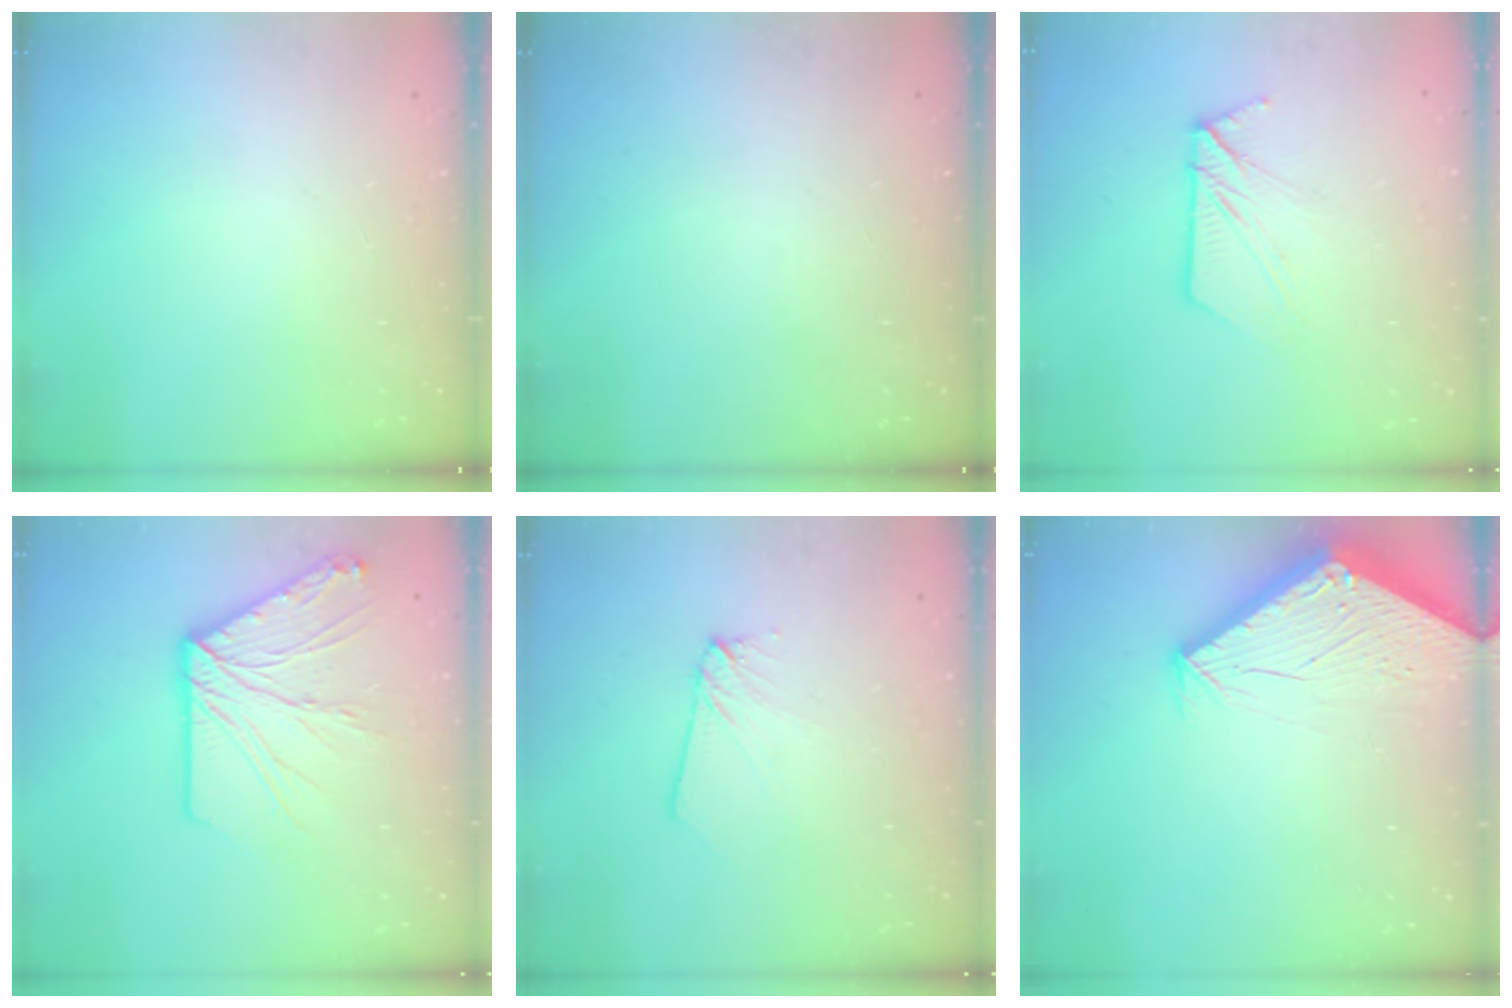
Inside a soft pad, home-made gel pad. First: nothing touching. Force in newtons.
{"total": 0.0}
{"total": 10.5, "press": 10.4, "slide": 1.1}
{"total": 16.4, "press": 16.4, "slide": 1.2}
{"total": 3.3, "press": 3.3, "slide": 0.4}
{"total": 3.3, "press": 3.3, "slide": 0.1}